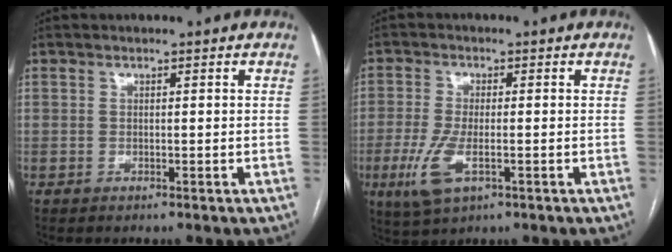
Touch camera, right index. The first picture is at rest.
{"total": 7.0, "force": [-2.4, 2.2, 6.1], "torque": [-0.142, -0.020, -0.041]}